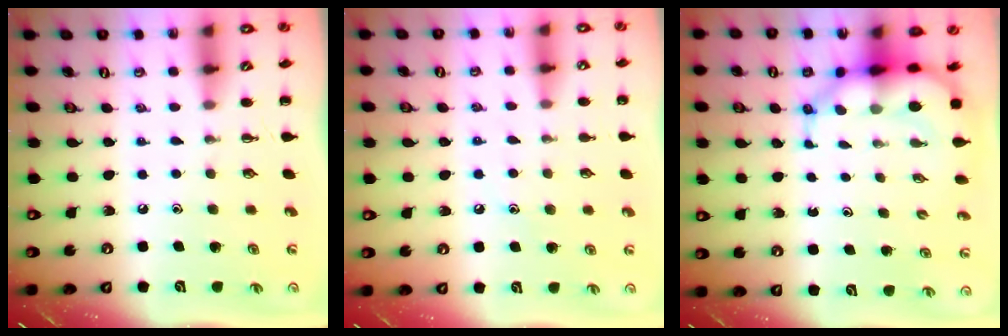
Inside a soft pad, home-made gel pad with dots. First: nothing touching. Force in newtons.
{"total": 6.1, "press": 5.8, "slide": 1.7}
{"total": 7.4, "press": 7.0, "slide": 2.2}